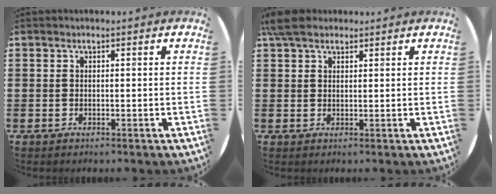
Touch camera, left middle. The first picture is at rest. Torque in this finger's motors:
{"motor_torque": [0.95, -0.74, 0.32, 0.11]}